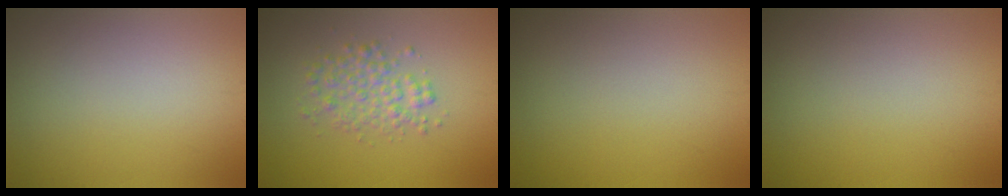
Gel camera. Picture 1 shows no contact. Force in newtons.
{"total": 2.8, "press": 2.8, "slide": 0.0}
{"total": 0.0}
{"total": 0.0}